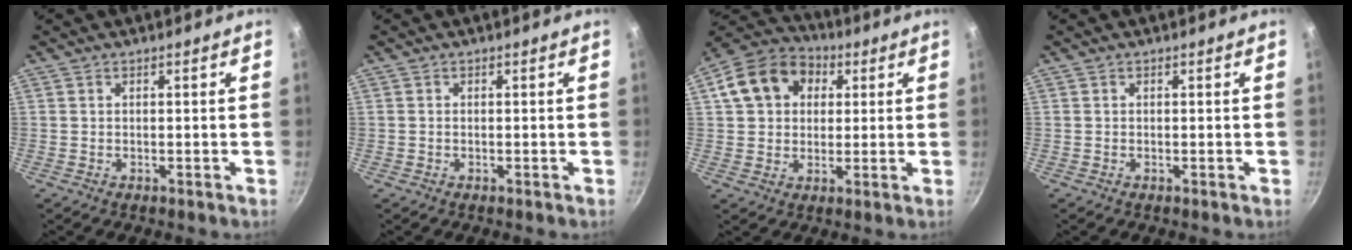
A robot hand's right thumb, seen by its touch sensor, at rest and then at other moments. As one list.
[{"total": 0.0}, {"total": 14.0, "force": [3.8, 11.1, 7.6], "torque": [-0.110, 0.026, 0.047]}, {"total": 0.0}]